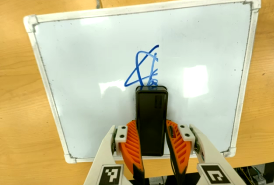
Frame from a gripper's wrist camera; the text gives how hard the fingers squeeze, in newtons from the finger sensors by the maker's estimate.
{"total": 7.4, "left": 5.1, "right": 9.8}